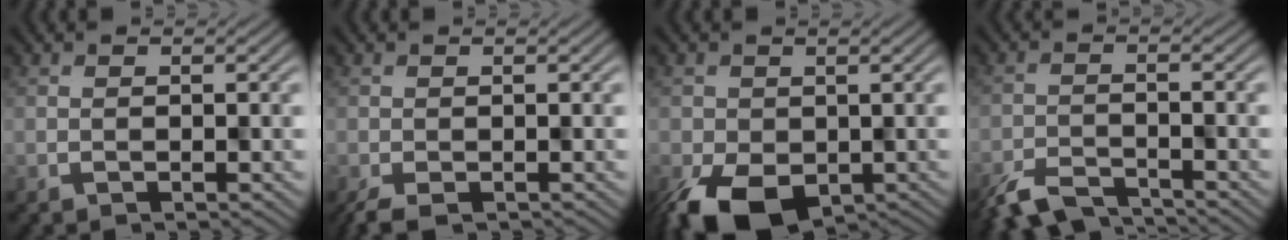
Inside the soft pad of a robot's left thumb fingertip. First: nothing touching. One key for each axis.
{"total": 3.0, "fx": -2.1, "fy": 0.9, "fz": 2.0, "tx": -0.038, "ty": -0.010, "tz": -0.030}
{"total": 9.8, "fx": -4.5, "fy": 5.6, "fz": 6.7, "tx": -0.130, "ty": -0.041, "tz": -0.061}
{"total": 5.7, "fx": -5.3, "fy": 1.2, "fz": 1.8, "tx": -0.033, "ty": -0.011, "tz": -0.095}